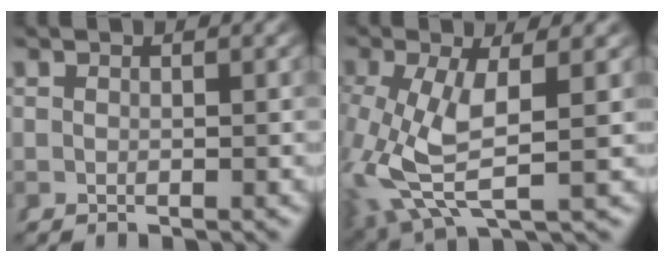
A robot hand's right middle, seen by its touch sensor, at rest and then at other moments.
{"total": 6.9, "force": [0.5, 3.8, 5.8], "torque": [-0.147, -0.020, 0.022]}